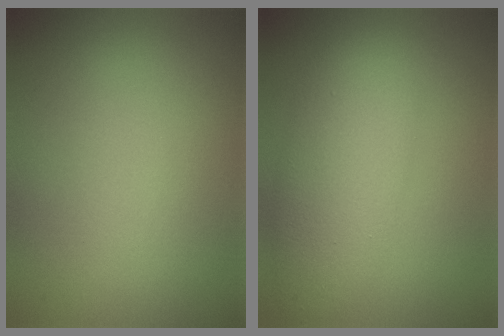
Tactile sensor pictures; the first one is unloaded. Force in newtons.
{"total": 5.7, "press": 5.7, "slide": 0.3}